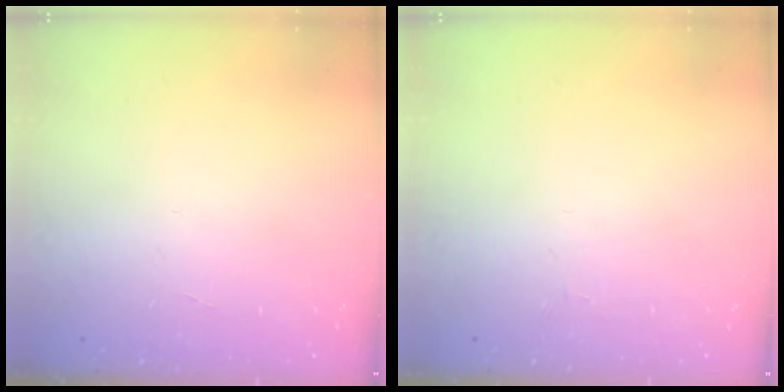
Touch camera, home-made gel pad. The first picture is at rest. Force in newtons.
{"total": 1.6, "press": 1.6, "slide": 0.2}